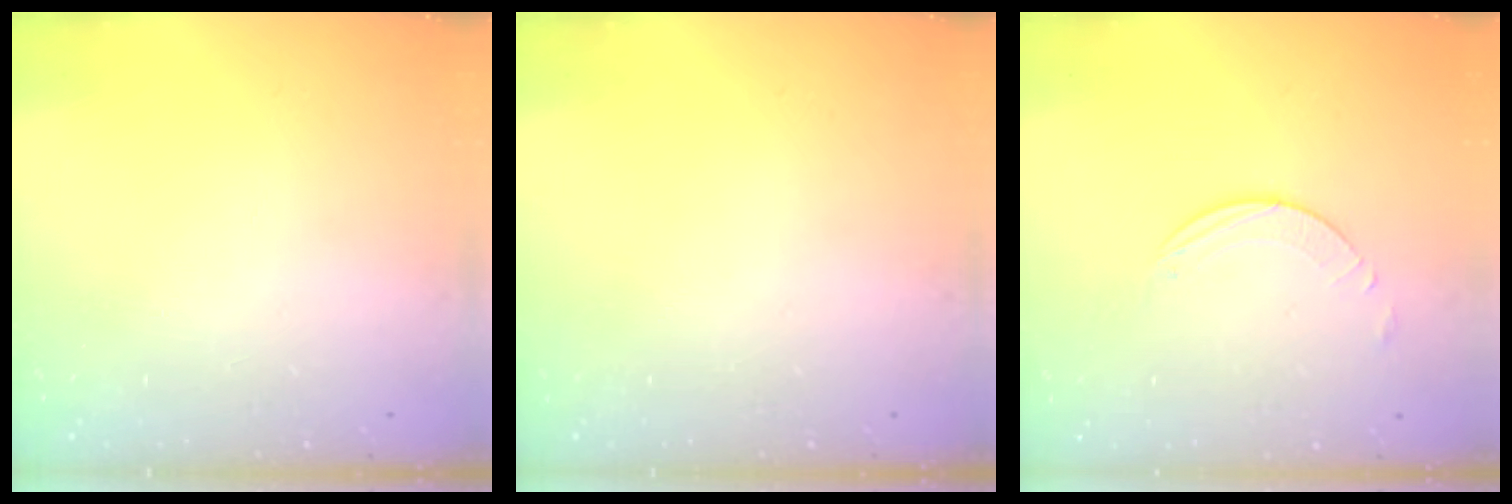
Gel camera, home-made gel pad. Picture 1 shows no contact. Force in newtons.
{"total": 0.0}
{"total": 2.8, "press": 2.8, "slide": 0.2}